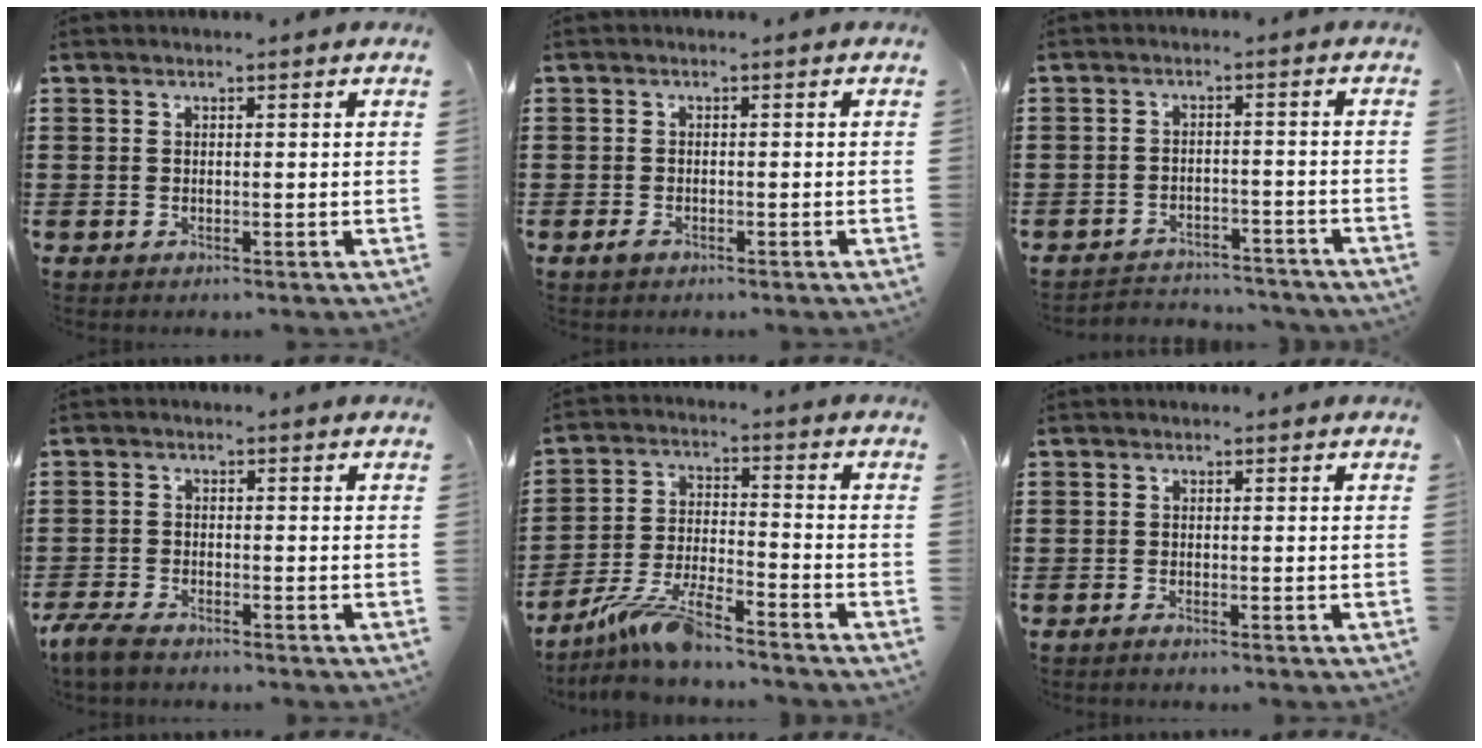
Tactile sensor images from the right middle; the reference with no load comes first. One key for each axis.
{"total": 1.0, "fx": -0.6, "fy": 0.5, "fz": 0.6, "tx": -0.015, "ty": -0.004, "tz": -0.011}
{"total": 3.0, "fx": -3.0, "fy": 0.4, "fz": 0.2, "tx": -0.011, "ty": -0.001, "tz": -0.065}
{"total": 3.2, "fx": -2.8, "fy": 0.7, "fz": 1.5, "tx": -0.049, "ty": -0.006, "tz": -0.061}
{"total": 8.8, "fx": -7.4, "fy": 1.0, "fz": 4.6, "tx": -0.099, "ty": -0.001, "tz": -0.143}
{"total": 0.8, "fx": -0.6, "fy": 0.0, "fz": 0.5, "tx": -0.011, "ty": -0.007, "tz": -0.009}